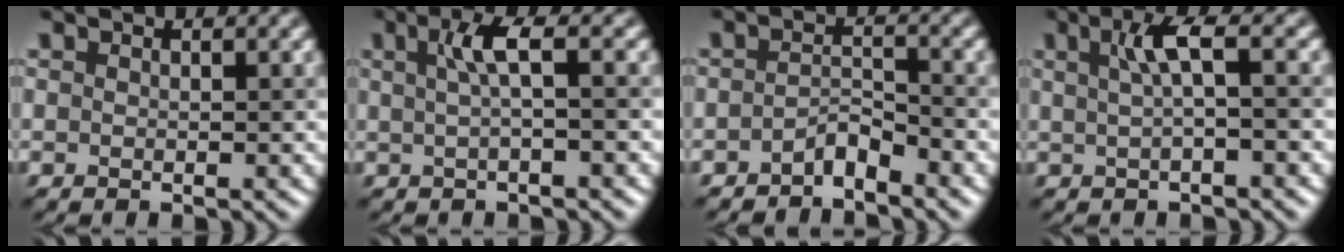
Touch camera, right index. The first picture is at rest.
{"total": 2.5, "force": [0.6, 0.5, 2.4], "torque": [-0.052, 0.008, 0.011]}
{"total": 1.6, "force": [-1.6, 0.2, 0.4], "torque": [-0.019, 0.006, -0.028]}
{"total": 2.7, "force": [0.7, 0.5, 2.5], "torque": [-0.053, 0.009, 0.013]}